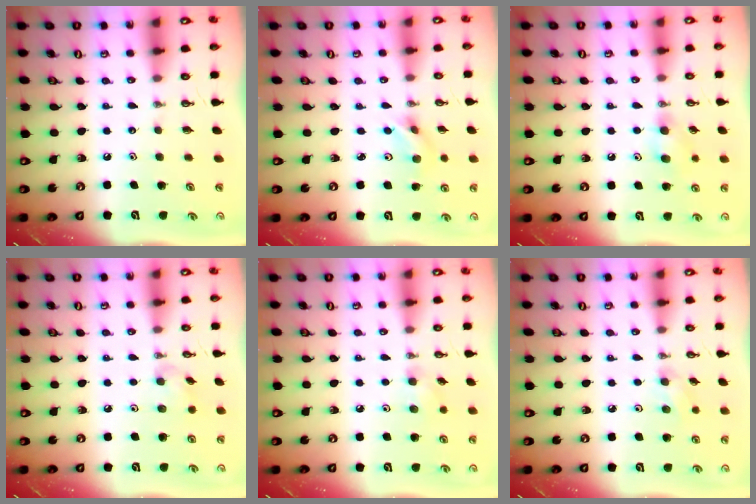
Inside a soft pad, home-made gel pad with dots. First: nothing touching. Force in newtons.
{"total": 3.7, "press": 3.0, "slide": 2.2}
{"total": 7.0, "press": 6.8, "slide": 1.5}
{"total": 5.2, "press": 5.0, "slide": 1.2}
{"total": 5.5, "press": 5.4, "slide": 1.5}
{"total": 5.5, "press": 5.0, "slide": 2.3}